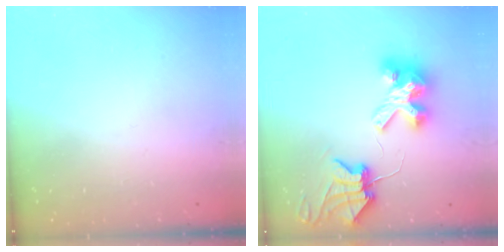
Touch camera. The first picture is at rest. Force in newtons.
{"total": 8.5, "press": 8.5, "slide": 0.9}